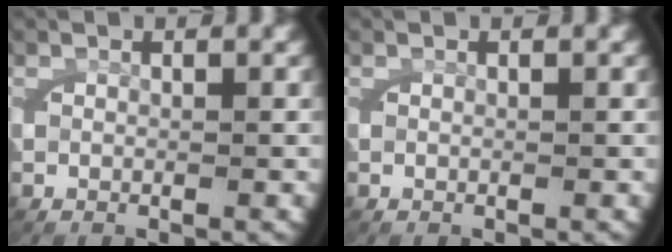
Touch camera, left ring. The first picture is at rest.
{"total": 0.0}